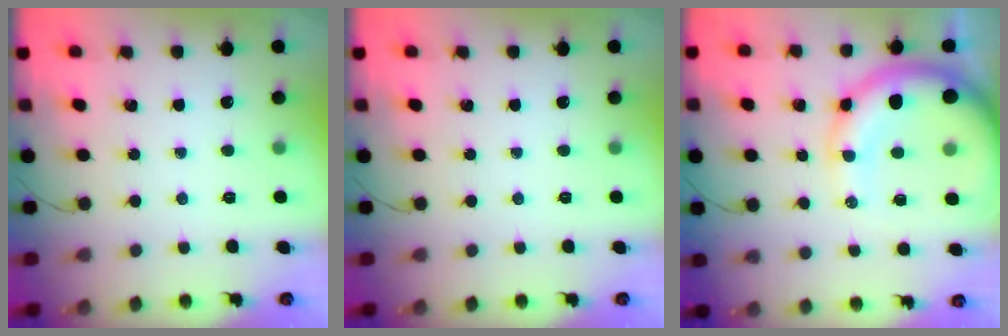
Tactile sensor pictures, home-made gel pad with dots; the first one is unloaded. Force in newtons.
{"total": 0.0}
{"total": 15.8, "press": 15.5, "slide": 3.0}